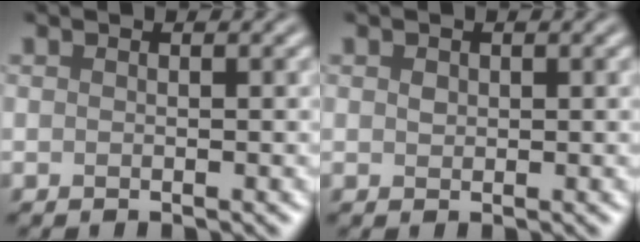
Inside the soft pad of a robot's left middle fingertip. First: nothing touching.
{"total": 0.7, "force": [0.2, 0.5, 0.3], "torque": [-0.010, 0.000, 0.005]}